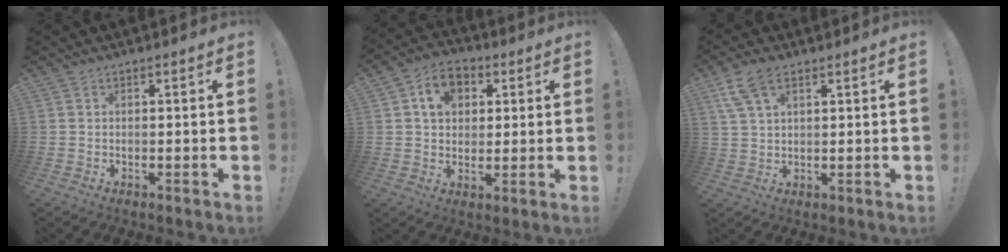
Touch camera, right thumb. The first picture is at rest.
{"total": 9.4, "force": [3.3, 7.6, 4.5], "torque": [-0.066, 0.000, 0.063]}
{"total": 7.9, "force": [4.5, 3.6, 5.4], "torque": [-0.101, -0.005, 0.089]}